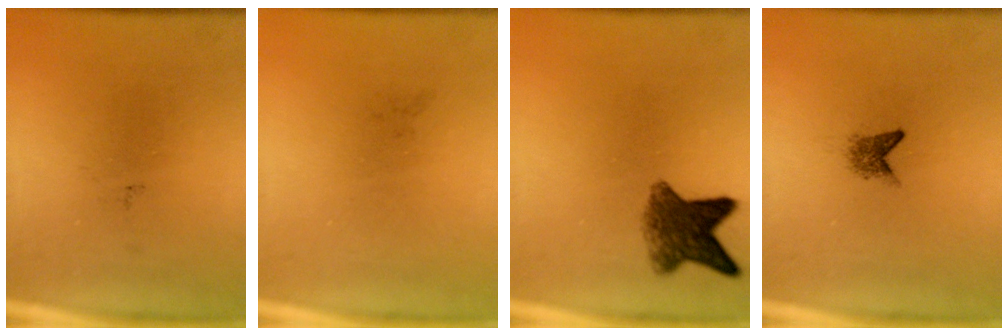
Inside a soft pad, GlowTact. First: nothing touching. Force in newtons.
{"total": 0.0}
{"total": 6.6}
{"total": 1.8}